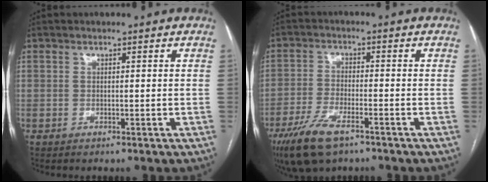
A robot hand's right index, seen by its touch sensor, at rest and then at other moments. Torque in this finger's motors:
{"motor_torque": [0.91, -0.77, 0.42, 0.14]}